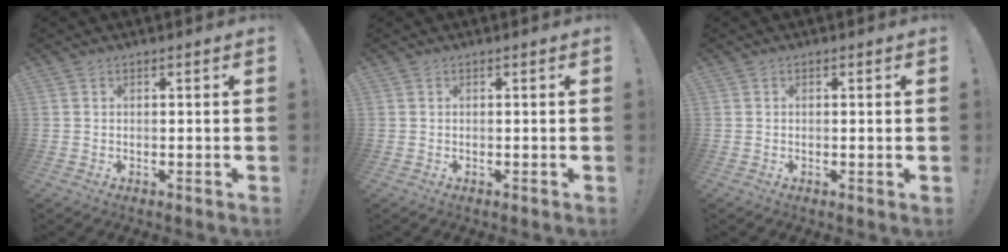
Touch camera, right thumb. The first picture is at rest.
{"total": 0.0}
{"total": 0.6, "force": [0.1, 0.1, 0.6], "torque": [-0.007, -0.002, 0.000]}